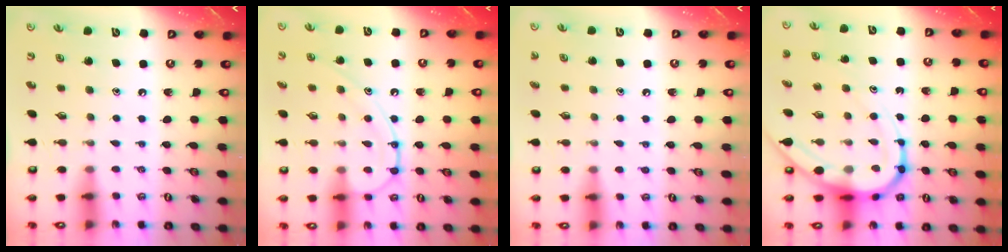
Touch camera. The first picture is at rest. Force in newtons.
{"total": 11.1, "press": 11.1, "slide": 1.1}
{"total": 2.9, "press": 2.9, "slide": 0.4}
{"total": 12.5, "press": 12.5, "slide": 1.3}